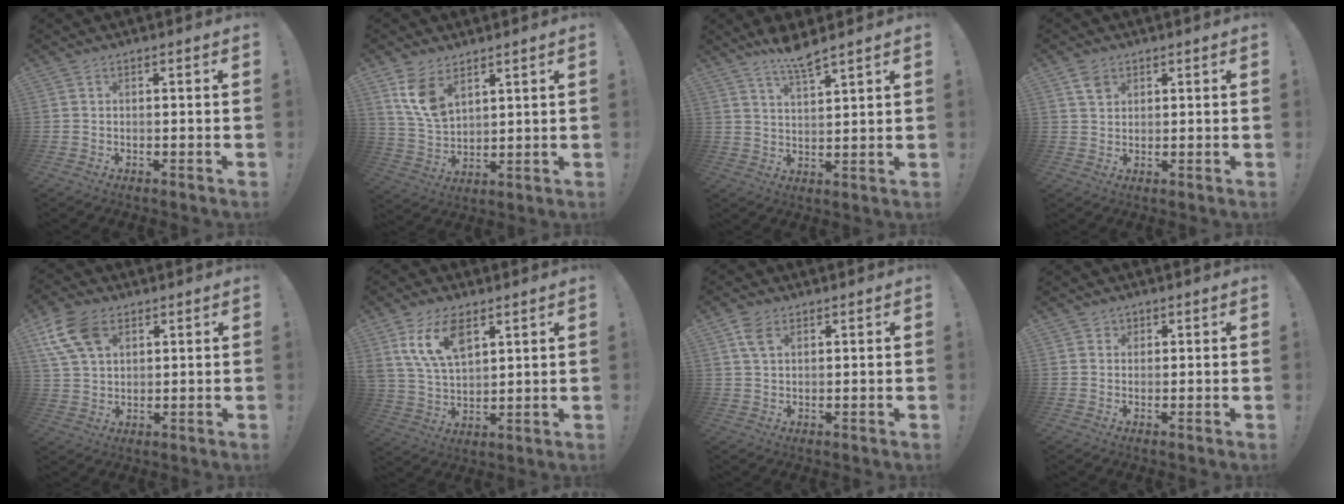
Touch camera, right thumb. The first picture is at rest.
{"total": 9.6, "force": [5.7, 5.5, 5.5], "torque": [-0.108, -0.023, 0.110]}
{"total": 6.6, "force": [5.6, 0.3, 3.5], "torque": [-0.071, -0.033, 0.098]}
{"total": 3.6, "force": [2.1, 2.5, 1.4], "torque": [-0.013, -0.007, 0.038]}
{"total": 12.1, "force": [5.6, 7.7, 7.4], "torque": [-0.139, -0.014, 0.110]}
{"total": 12.4, "force": [6.9, 6.6, 8.0], "torque": [-0.165, -0.020, 0.127]}
{"total": 4.8, "force": [2.4, 2.8, 3.1], "torque": [-0.053, -0.003, 0.046]}
{"total": 1.7, "force": [1.0, 1.4, 0.1], "torque": [0.005, -0.005, 0.016]}